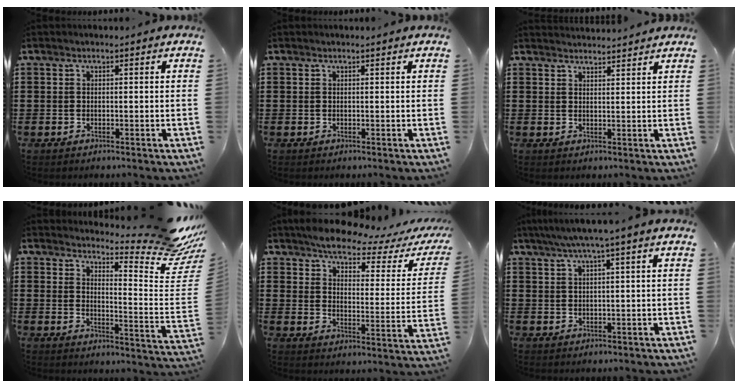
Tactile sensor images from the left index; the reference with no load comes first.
{"total": 0.0}
{"total": 2.2, "force": [2.2, -0.1, -0.1], "torque": [-0.004, -0.006, 0.043]}
{"total": 9.0, "force": [7.8, 1.0, 4.4], "torque": [-0.068, -0.073, 0.130]}
{"total": 5.2, "force": [4.5, 0.8, 2.4], "torque": [-0.065, -0.028, 0.071]}
{"total": 2.9, "force": [1.3, -0.4, 2.5], "torque": [-0.050, -0.003, 0.020]}